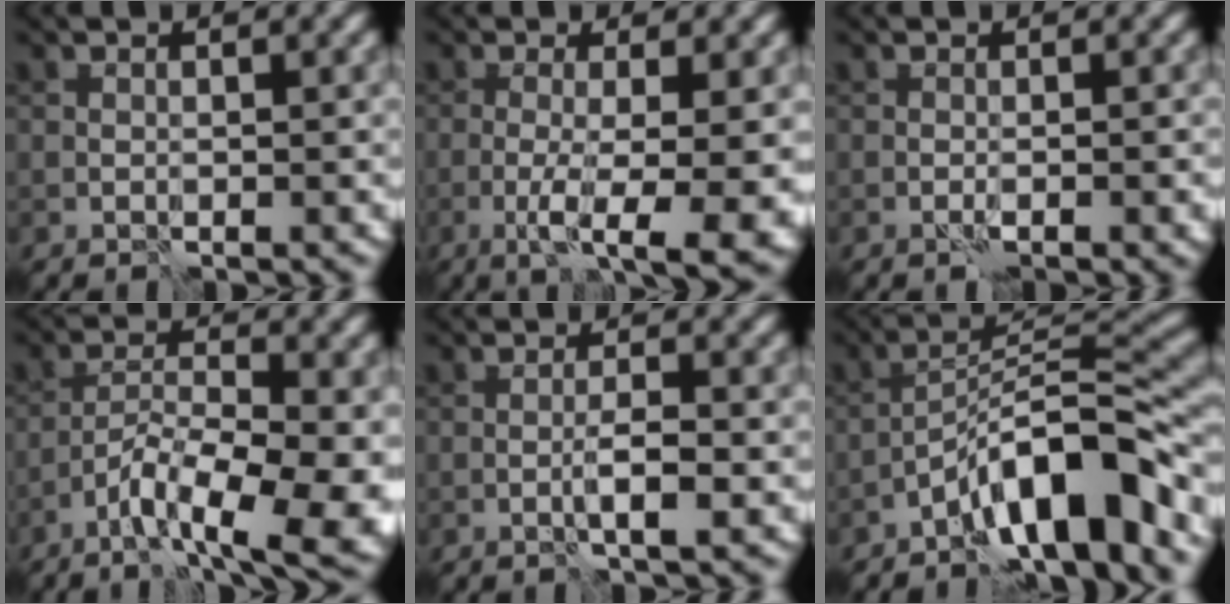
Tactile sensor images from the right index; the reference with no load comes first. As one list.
[{"total": 8.4, "force": [-3.1, 2.2, 7.4], "torque": [-0.109, -0.012, -0.042]}, {"total": 1.3, "force": [-0.5, 0.1, 1.2], "torque": [-0.016, 0.003, -0.010]}, {"total": 9.8, "force": [-5.3, 3.1, 7.7], "torque": [-0.122, -0.006, -0.085]}, {"total": 1.9, "force": [-0.5, 0.2, 1.9], "torque": [-0.031, 0.004, -0.012]}, {"total": 9.2, "force": [-5.7, 2.2, 6.8], "torque": [-0.102, 0.022, -0.099]}]